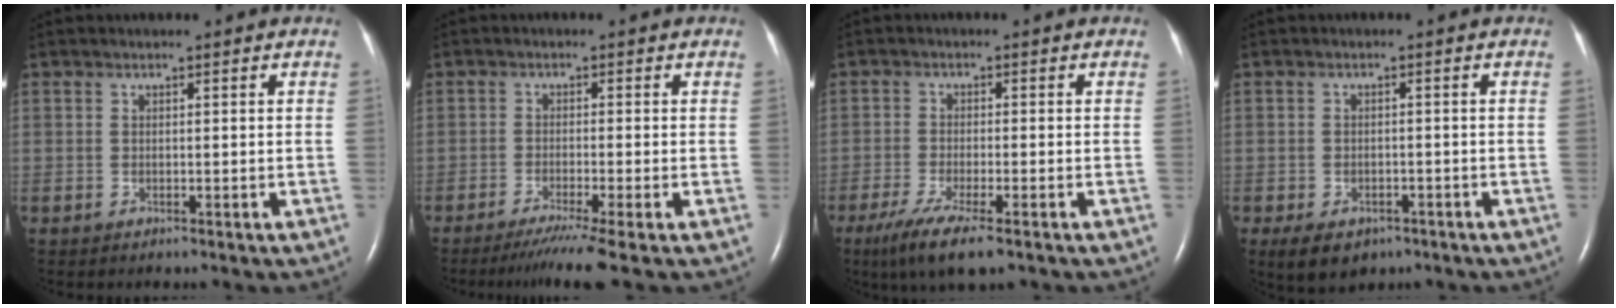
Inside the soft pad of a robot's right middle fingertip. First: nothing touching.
{"total": 6.6, "force": [-5.0, -1.5, 4.1], "torque": [-0.058, -0.023, -0.082]}
{"total": 7.2, "force": [-4.5, 0.9, 5.5], "torque": [-0.104, -0.021, -0.073]}
{"total": 5.7, "force": [-3.7, 3.5, 2.7], "torque": [-0.045, -0.002, -0.048]}